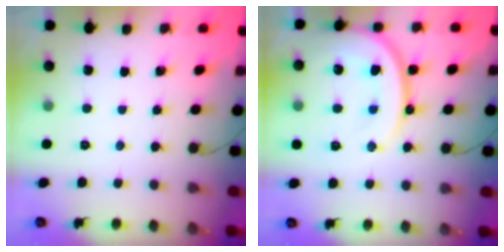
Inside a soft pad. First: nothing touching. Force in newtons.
{"total": 16.6, "press": 16.5, "slide": 2.0}